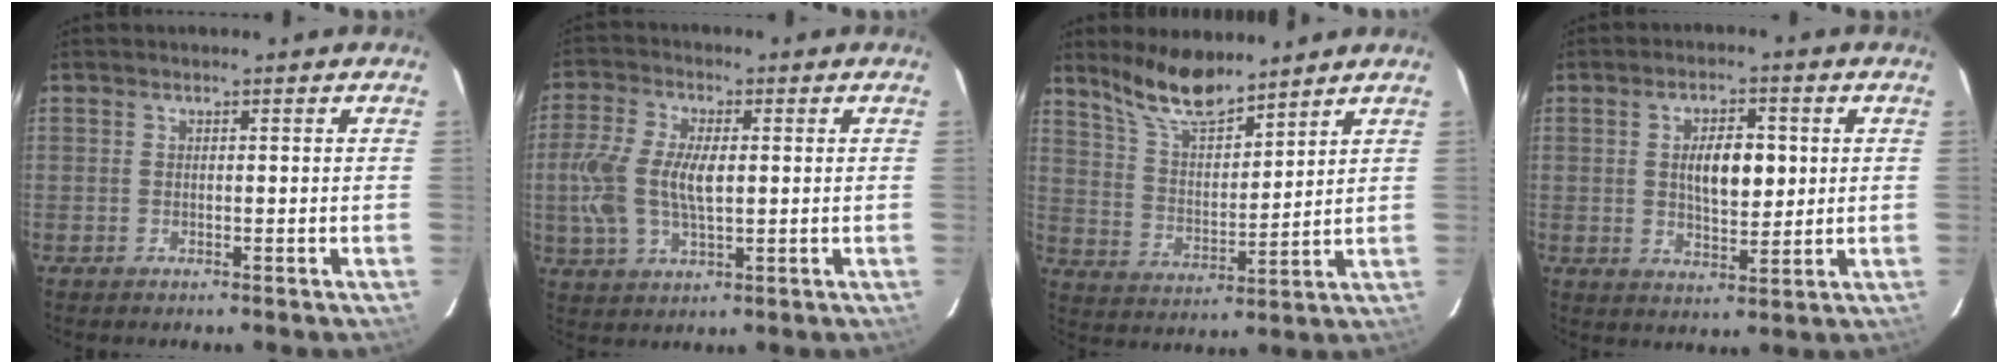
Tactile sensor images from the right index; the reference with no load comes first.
{"total": 10.4, "force": [0.2, 4.7, 9.3], "torque": [-0.199, 0.003, 0.002]}
{"total": 11.0, "force": [9.3, 2.7, 5.2], "torque": [-0.098, -0.001, 0.180]}
{"total": 7.7, "force": [1.2, 3.7, 6.6], "torque": [-0.114, 0.007, 0.025]}